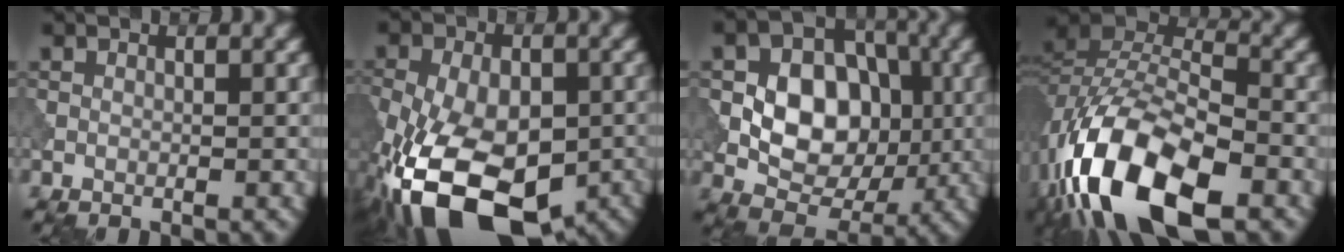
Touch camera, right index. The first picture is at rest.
{"total": 17.8, "force": [-8.2, 9.9, 12.3], "torque": [-0.232, -0.046, -0.122]}
{"total": 8.4, "force": [-0.5, 6.2, 5.7], "torque": [-0.088, 0.004, -0.015]}
{"total": 15.4, "force": [-8.0, 7.0, 11.1], "torque": [-0.223, -0.015, -0.156]}